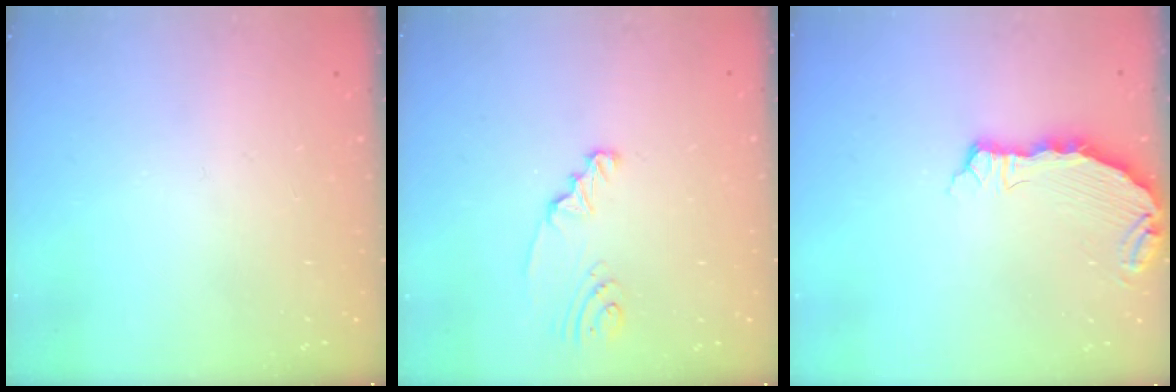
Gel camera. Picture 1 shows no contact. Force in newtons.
{"total": 2.3, "press": 2.3, "slide": 0.2}
{"total": 7.4, "press": 5.7, "slide": 4.7}